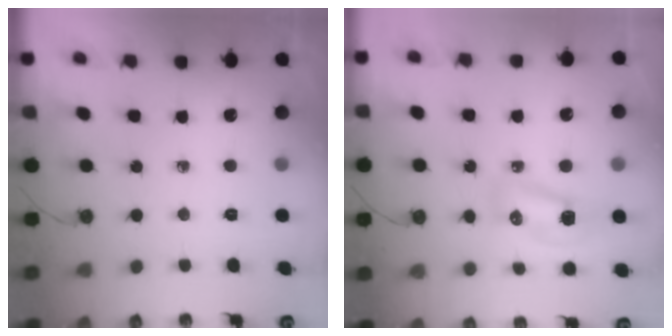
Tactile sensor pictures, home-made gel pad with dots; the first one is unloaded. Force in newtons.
{"total": 7.7, "press": 7.6, "slide": 1.1}